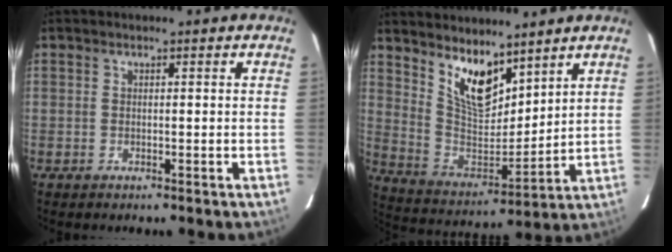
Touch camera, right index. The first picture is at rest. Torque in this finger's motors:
{"motor_torque": [0.20, 0.24, 0.14, 0.05]}